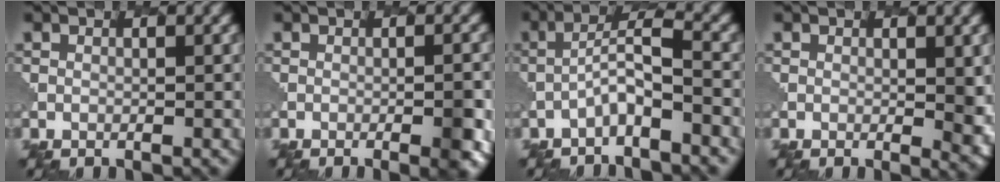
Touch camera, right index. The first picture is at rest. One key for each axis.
{"total": 3.6, "fx": -1.2, "fy": 1.1, "fz": 3.2, "tx": -0.036, "ty": 0.004, "tz": -0.014}
{"total": 3.0, "fx": -1.6, "fy": 0.4, "fz": 2.5, "tx": -0.049, "ty": 0.016, "tz": -0.040}
{"total": 2.8, "fx": 0.3, "fy": 0.8, "fz": 2.7, "tx": -0.035, "ty": -0.007, "tz": 0.005}